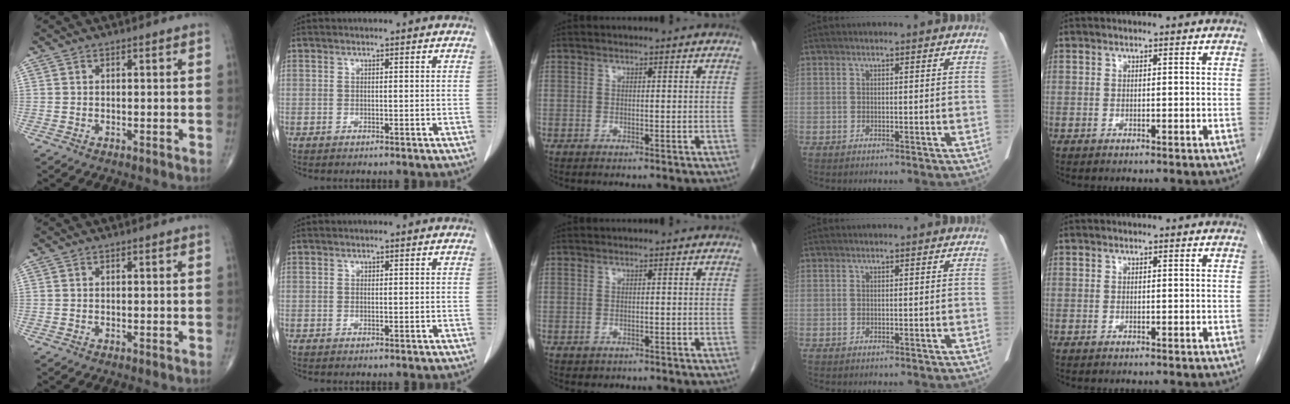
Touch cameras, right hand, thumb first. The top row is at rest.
{"middle": {"total": 0.6, "force": [-0.3, 0.5, 0.1], "torque": [-0.006, 0.002, 0.000]}}